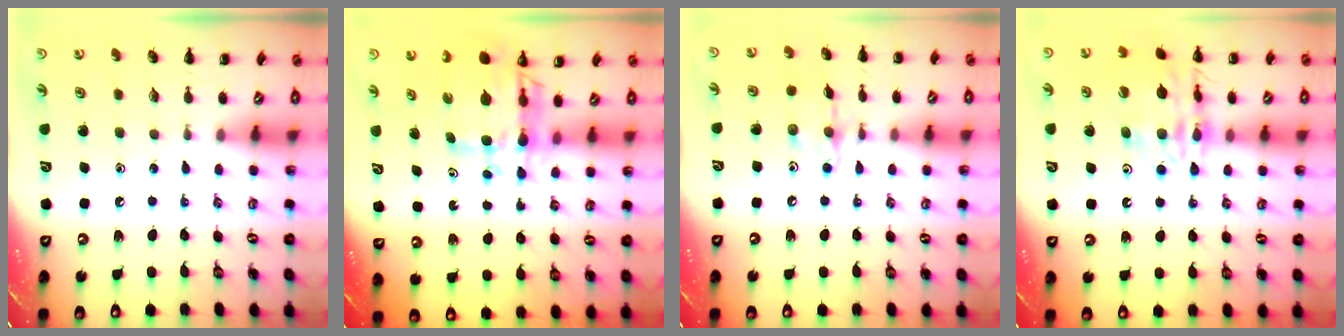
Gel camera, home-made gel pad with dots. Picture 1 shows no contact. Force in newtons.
{"total": 9.1, "press": 8.5, "slide": 3.2}
{"total": 8.7, "press": 8.7, "slide": 0.5}
{"total": 16.0, "press": 16.0, "slide": 1.7}